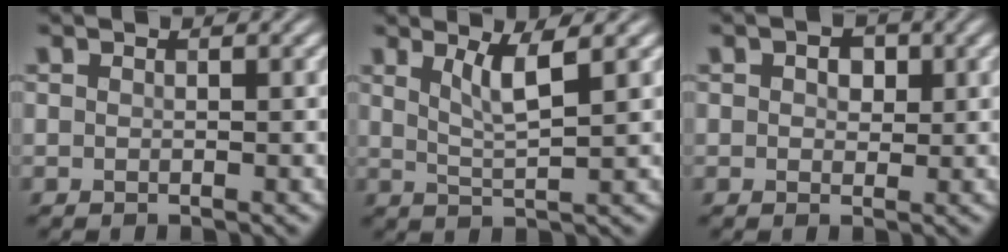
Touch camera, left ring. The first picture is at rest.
{"total": 3.1, "force": [1.5, 0.6, 2.7], "torque": [-0.046, -0.004, 0.031]}
{"total": 2.4, "force": [0.9, 1.6, 1.6], "torque": [-0.016, 0.004, 0.006]}